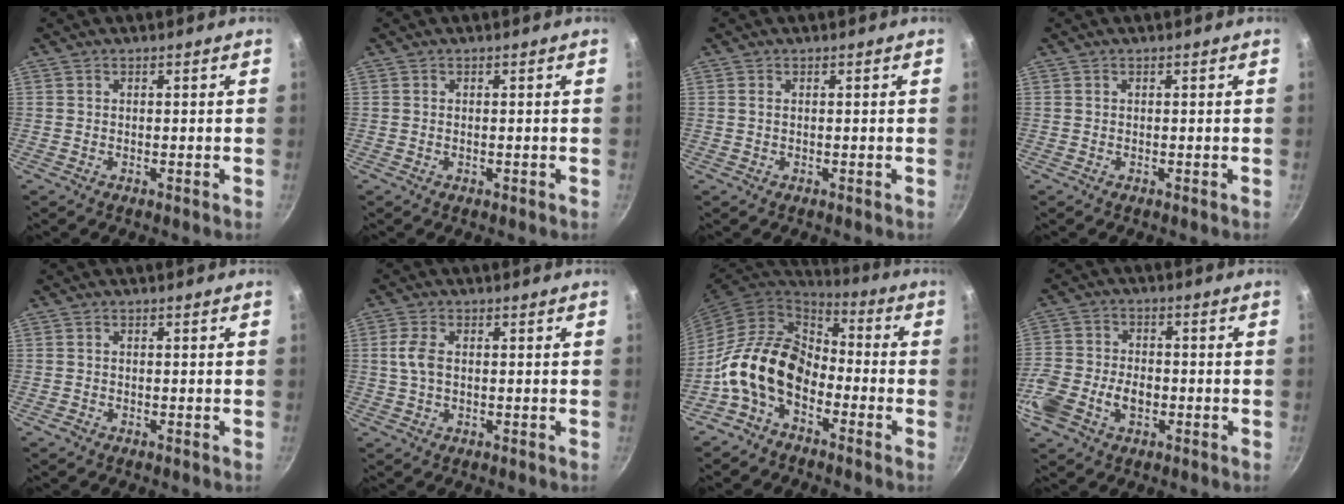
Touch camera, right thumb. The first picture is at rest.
{"total": 0.0}
{"total": 0.6, "force": [0.1, 0.4, 0.5], "torque": [-0.008, 0.002, 0.001]}
{"total": 0.0}
{"total": 0.7, "force": [-0.5, 0.5, 0.2], "torque": [-0.007, 0.004, -0.008]}
{"total": 4.3, "force": [0.2, 2.6, 3.4], "torque": [-0.071, 0.008, 0.002]}
{"total": 14.9, "force": [-5.3, 9.8, 9.9], "torque": [-0.152, 0.056, -0.125]}
{"total": 12.1, "force": [-3.8, 8.4, 7.9], "torque": [-0.156, 0.031, -0.080]}